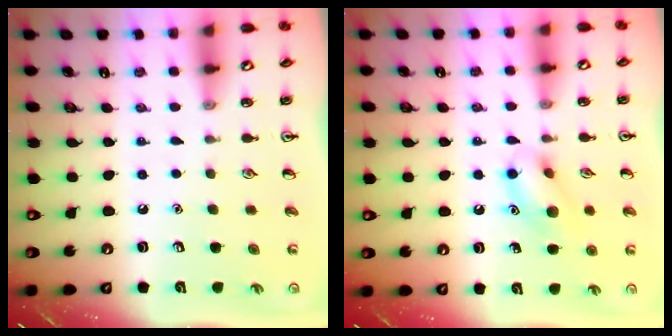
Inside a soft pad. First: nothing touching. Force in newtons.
{"total": 10.5, "press": 10.5, "slide": 0.6}